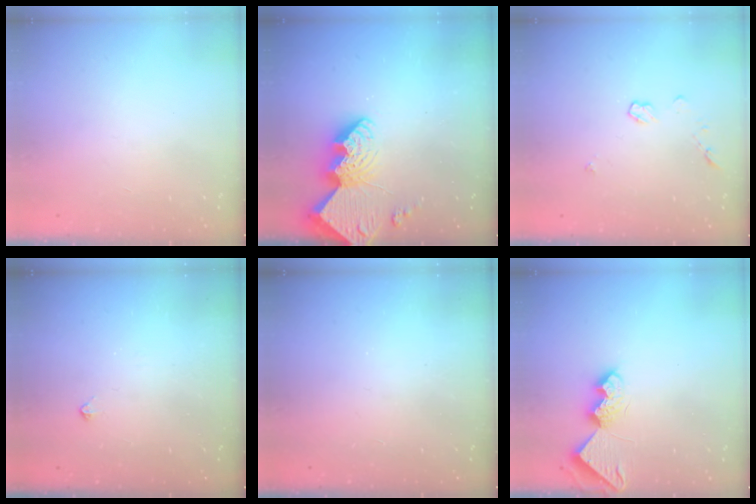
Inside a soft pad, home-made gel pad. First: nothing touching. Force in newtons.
{"total": 13.1, "press": 13.0, "slide": 0.8}
{"total": 3.8, "press": 3.8, "slide": 0.5}
{"total": 2.5, "press": 2.4, "slide": 0.4}
{"total": 0.0}
{"total": 9.6, "press": 9.6, "slide": 0.6}